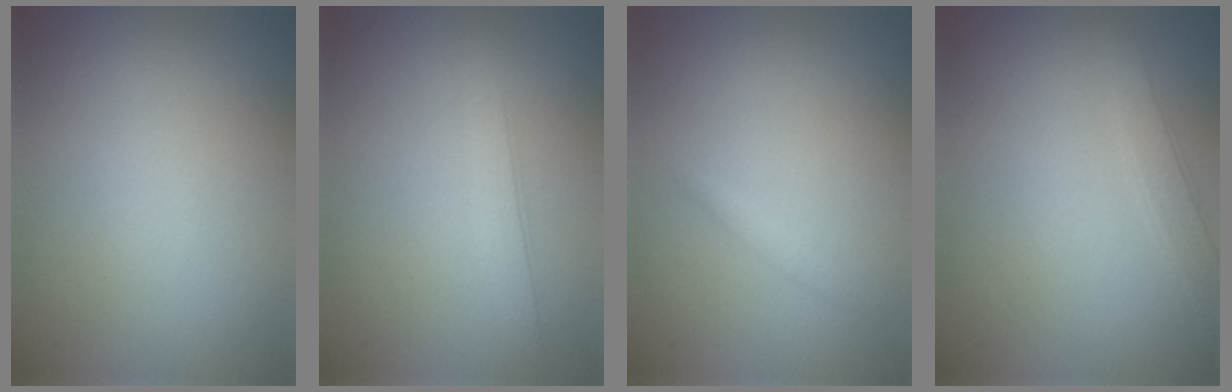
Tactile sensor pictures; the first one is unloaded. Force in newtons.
{"total": 2.4, "press": 2.4, "slide": 0.1}
{"total": 0.7, "press": 0.7, "slide": 0.0}
{"total": 2.7, "press": 2.7, "slide": 0.1}